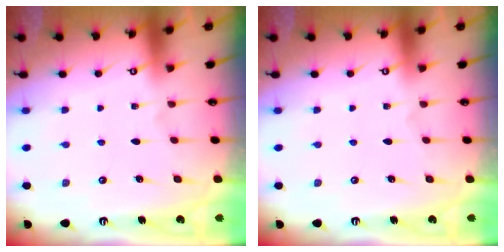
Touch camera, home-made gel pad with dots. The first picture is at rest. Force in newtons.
{"total": 0.0}